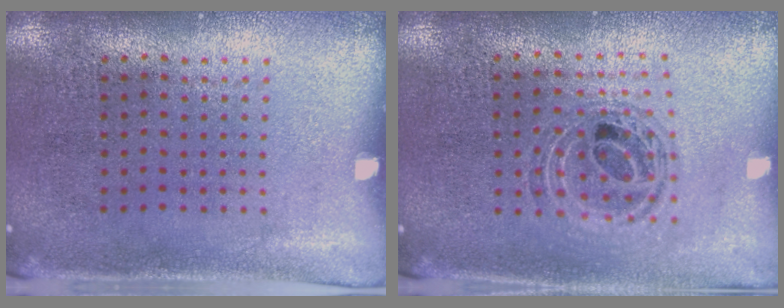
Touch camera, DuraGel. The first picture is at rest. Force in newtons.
{"total": 0.9, "press": 0.8, "slide": 0.2}